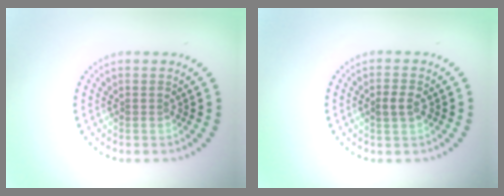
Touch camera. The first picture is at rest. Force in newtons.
{"total": 1.9, "press": 1.9, "slide": 0.1}